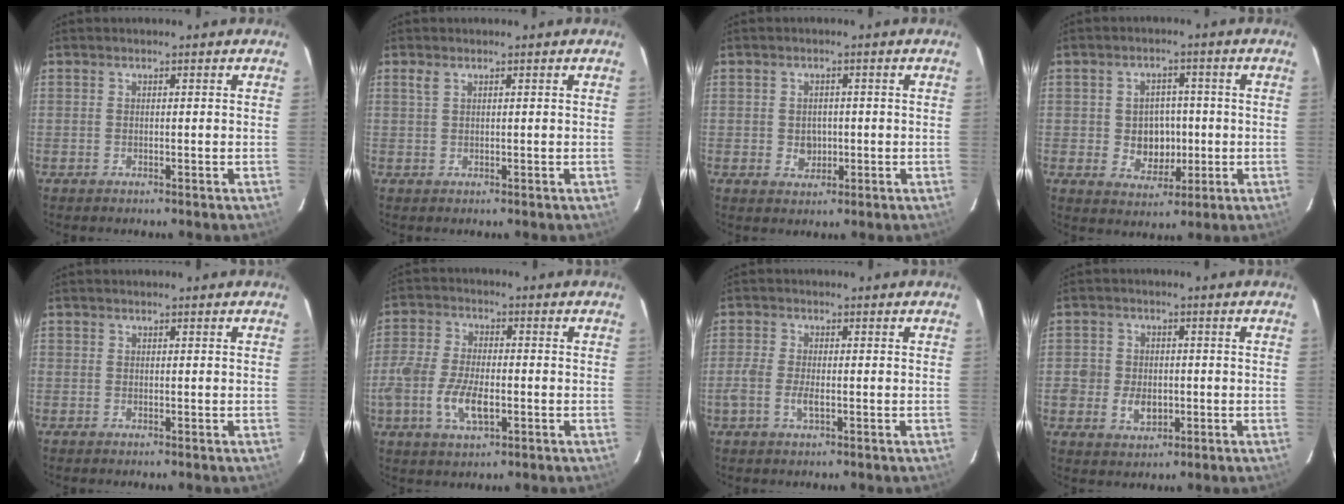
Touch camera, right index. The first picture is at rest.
{"total": 1.1, "force": [0.7, 0.4, 0.8], "torque": [-0.017, 0.003, 0.014]}
{"total": 3.2, "force": [-0.4, 2.9, 1.3], "torque": [-0.024, 0.005, -0.001]}
{"total": 6.6, "force": [-0.6, 5.8, 3.2], "torque": [-0.067, 0.011, 0.003]}
{"total": 0.0}
{"total": 9.6, "force": [-3.2, 4.5, 7.9], "torque": [-0.171, -0.004, -0.062]}
{"total": 3.5, "force": [-1.4, 1.4, 2.9], "torque": [-0.066, -0.002, -0.030]}
{"total": 6.2, "force": [-1.6, 5.1, 3.2], "torque": [-0.076, 0.006, -0.026]}